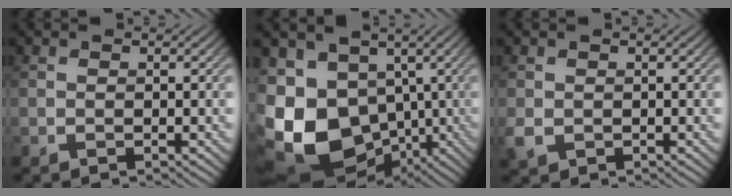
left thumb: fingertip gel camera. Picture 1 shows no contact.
{"total": 17.9, "force": [-5.1, 13.5, 10.7], "torque": [-0.255, -0.023, -0.072]}
{"total": 1.9, "force": [-0.2, 1.6, 1.0], "torque": [-0.028, -0.006, -0.003]}